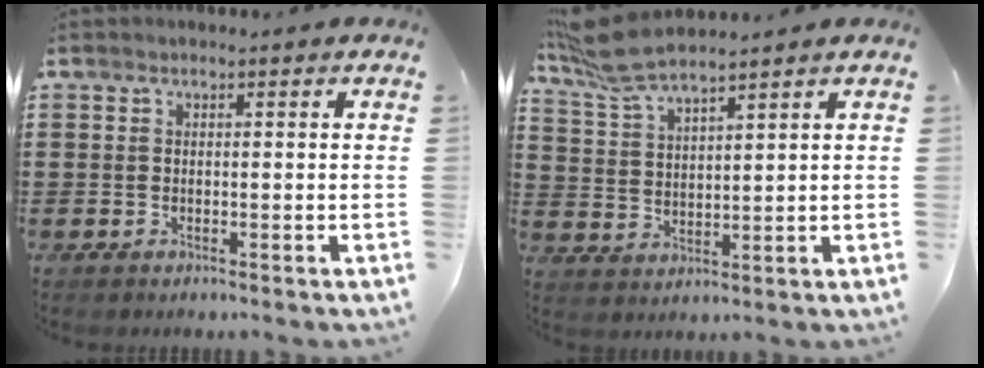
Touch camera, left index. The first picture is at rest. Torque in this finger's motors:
{"motor_torque": [1.01, -1.00, 0.66, 0.20]}